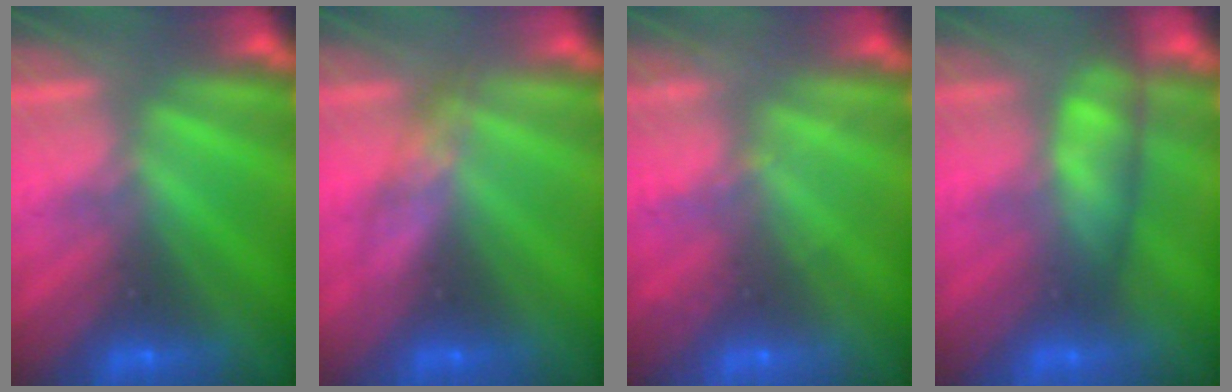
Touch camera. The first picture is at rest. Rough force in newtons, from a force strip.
{"total": 2.8}
{"total": 2.0}
{"total": 4.9}